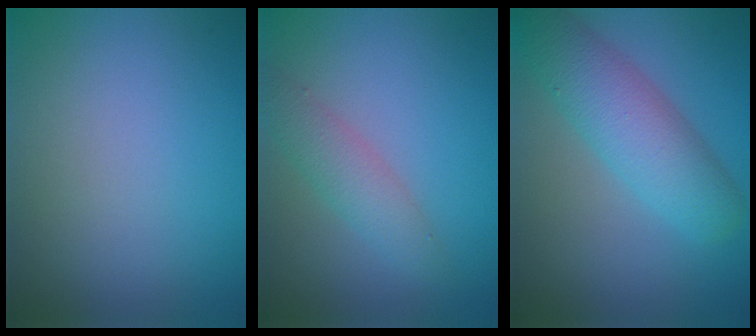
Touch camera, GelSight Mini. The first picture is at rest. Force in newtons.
{"total": 2.5, "press": 2.5, "slide": 0.1}
{"total": 5.7, "press": 5.7, "slide": 0.2}